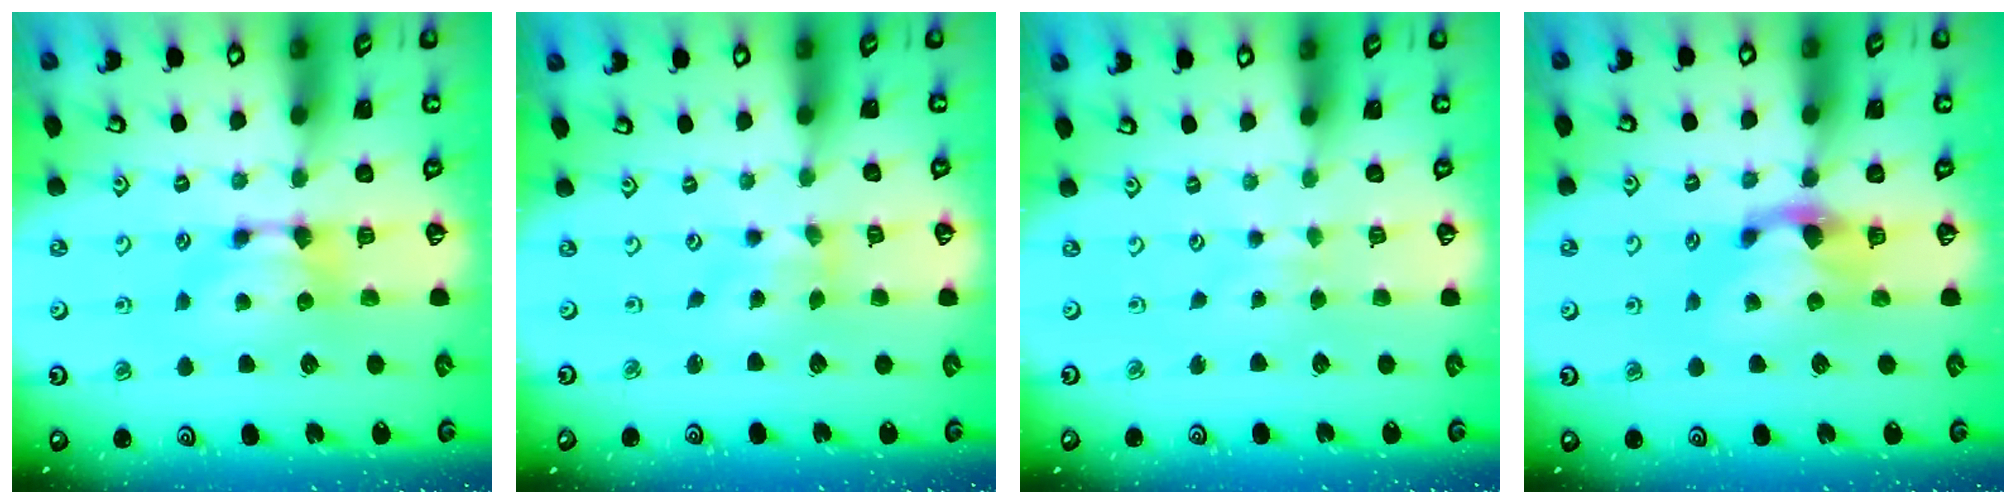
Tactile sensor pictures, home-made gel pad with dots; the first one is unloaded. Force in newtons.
{"total": 1.4, "press": 1.0, "slide": 0.9}
{"total": 3.4, "press": 3.4, "slide": 0.5}
{"total": 1.5, "press": 0.4, "slide": 1.4}